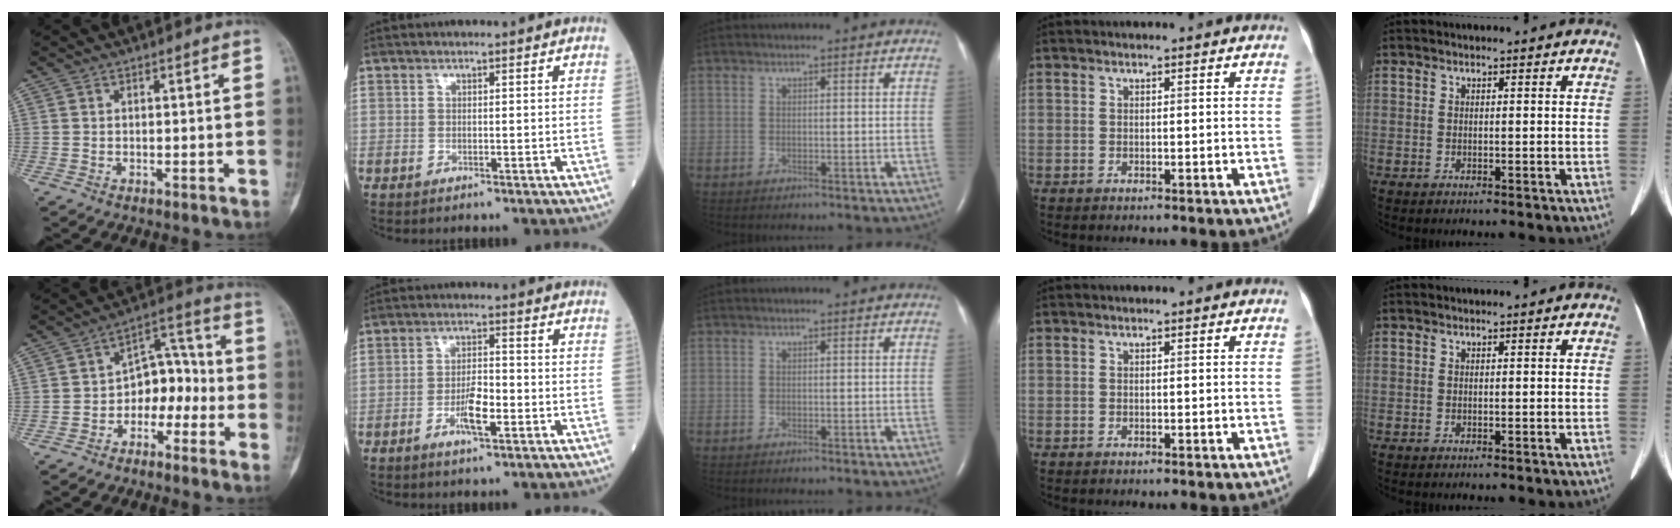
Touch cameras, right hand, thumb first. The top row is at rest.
{"thumb": {"total": 9.3, "force": [-2.7, 6.4, 6.1], "torque": [-0.049, 0.048, -0.057]}, "index": {"total": 5.0, "force": [-2.0, 1.1, 4.4], "torque": [-0.086, 0.001, -0.034]}}